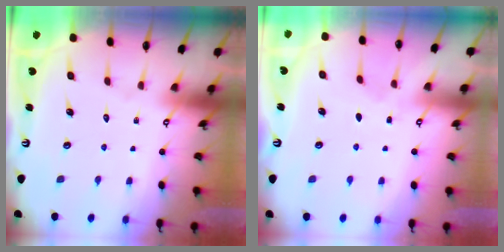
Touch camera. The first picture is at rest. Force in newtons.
{"total": 2.9, "press": 2.9, "slide": 0.3}